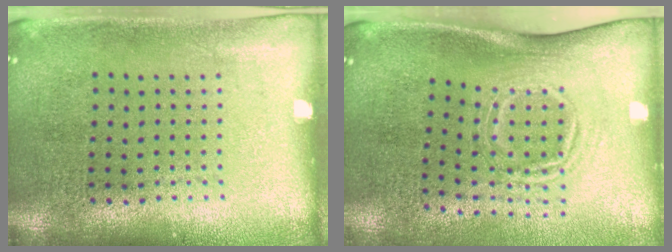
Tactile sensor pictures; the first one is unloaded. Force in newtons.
{"total": 1.7, "press": 1.2, "slide": 1.2}